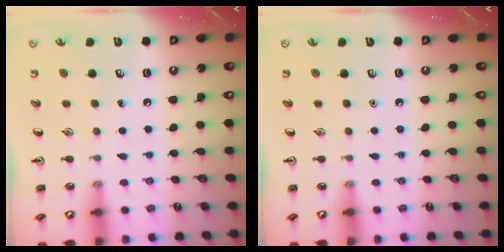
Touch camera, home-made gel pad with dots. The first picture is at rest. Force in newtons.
{"total": 0.0}